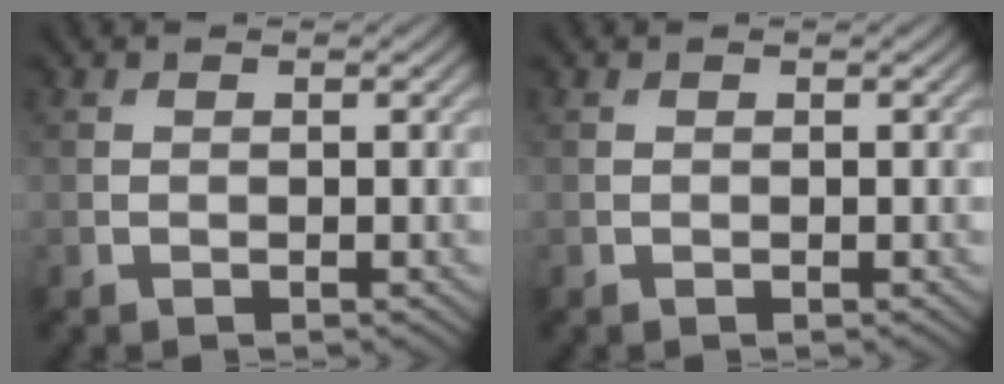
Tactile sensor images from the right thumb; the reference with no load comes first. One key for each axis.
{"total": 0.0}